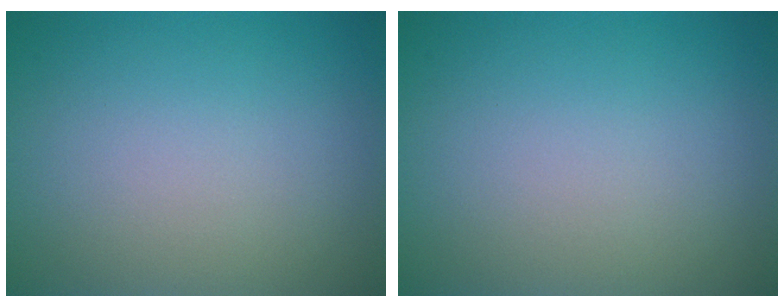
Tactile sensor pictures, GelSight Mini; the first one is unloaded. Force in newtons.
{"total": 0.0}